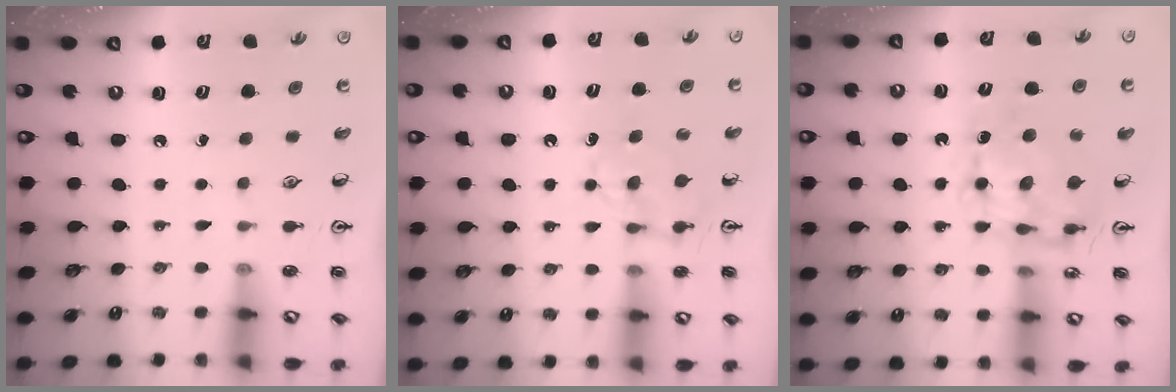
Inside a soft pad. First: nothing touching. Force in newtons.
{"total": 4.7, "press": 4.6, "slide": 0.8}
{"total": 9.0, "press": 9.0, "slide": 0.6}